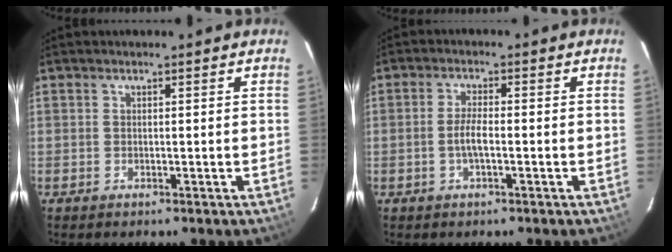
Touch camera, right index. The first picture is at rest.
{"total": 3.2, "force": [-1.0, 0.7, 3.0], "torque": [-0.059, -0.001, -0.017]}